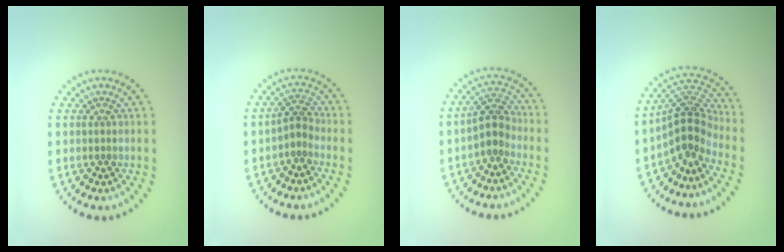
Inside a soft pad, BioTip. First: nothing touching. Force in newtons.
{"total": 1.8, "press": 1.1, "slide": 1.4}
{"total": 2.7, "press": 2.4, "slide": 1.3}
{"total": 4.1, "press": 2.9, "slide": 2.9}